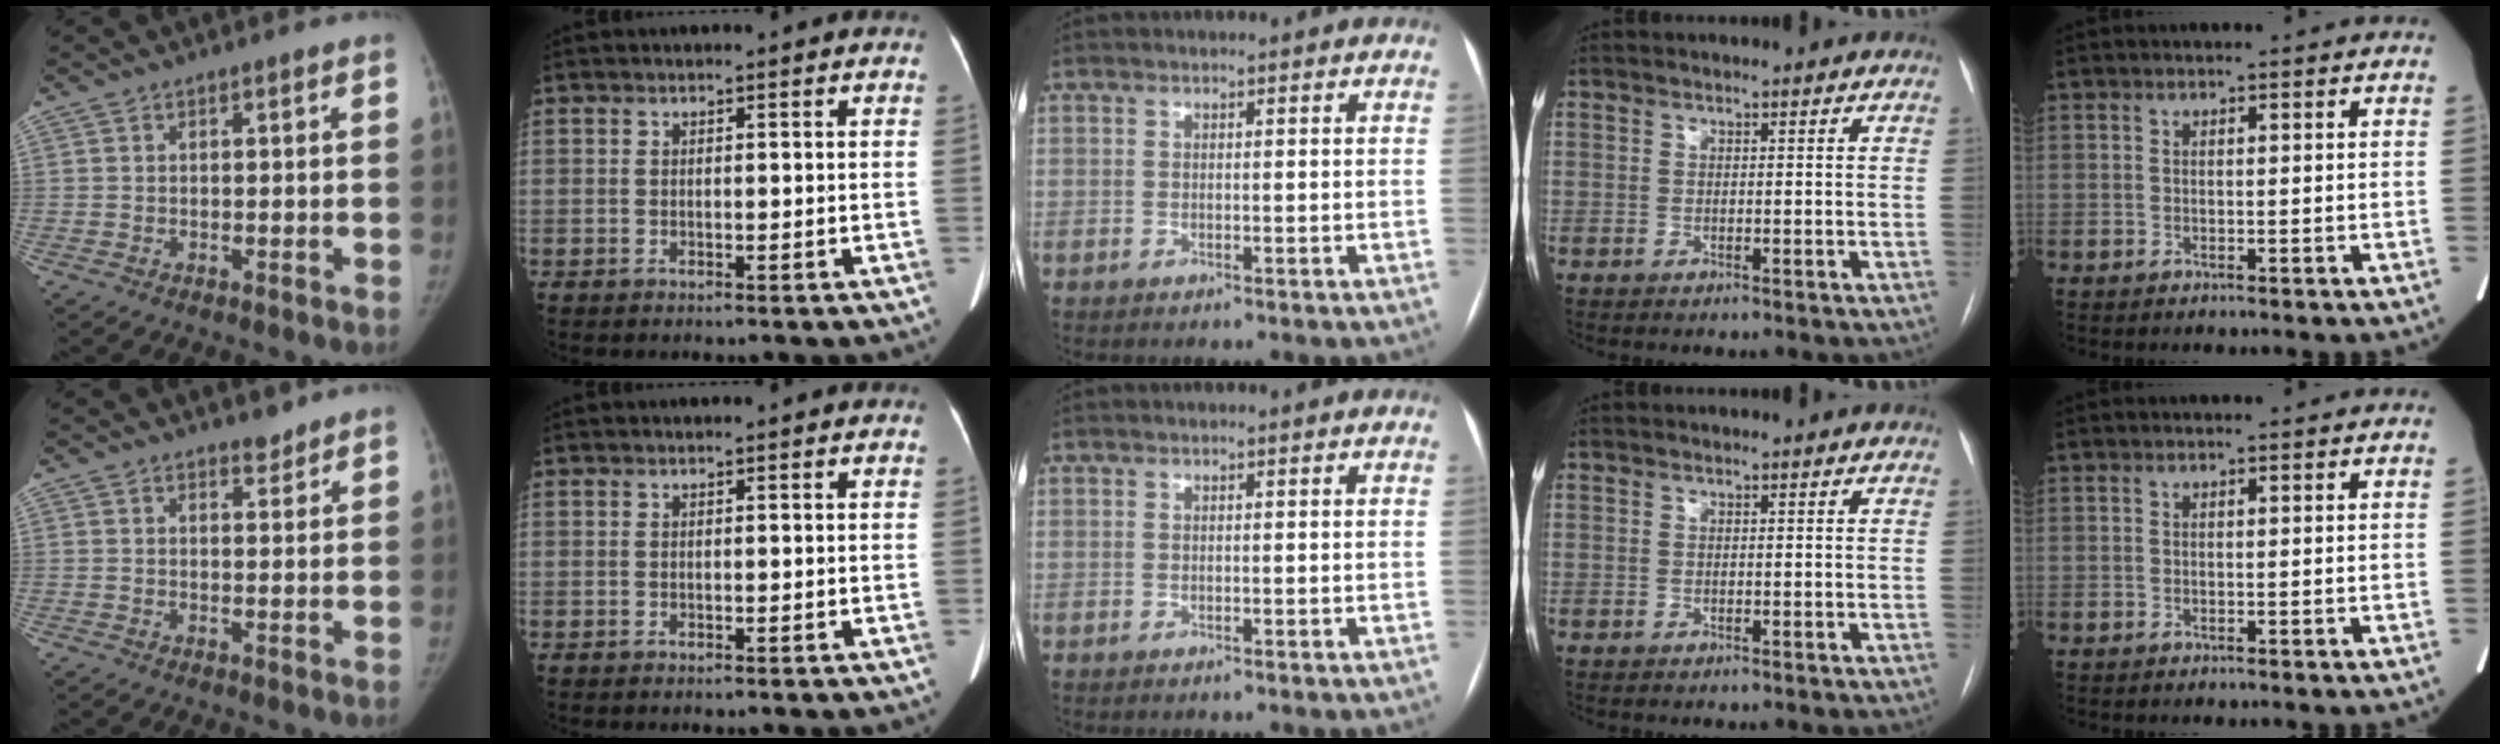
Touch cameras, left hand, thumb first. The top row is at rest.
{"thumb": {"total": 1.9, "force": [1.7, 0.7, 0.3], "torque": [0.008, -0.014, 0.022]}}